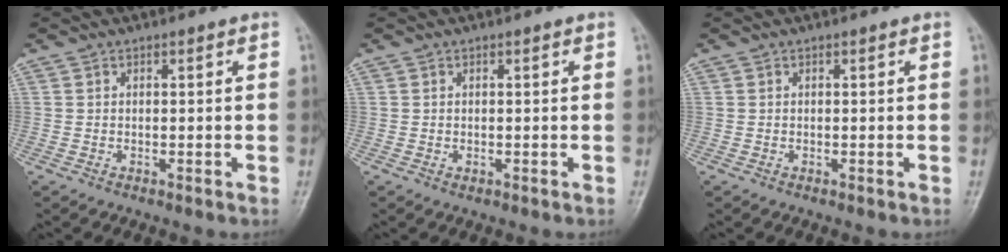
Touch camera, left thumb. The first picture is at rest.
{"total": 0.8, "force": [0.0, 0.4, 0.7], "torque": [-0.007, 0.003, 0.004]}
{"total": 0.0}